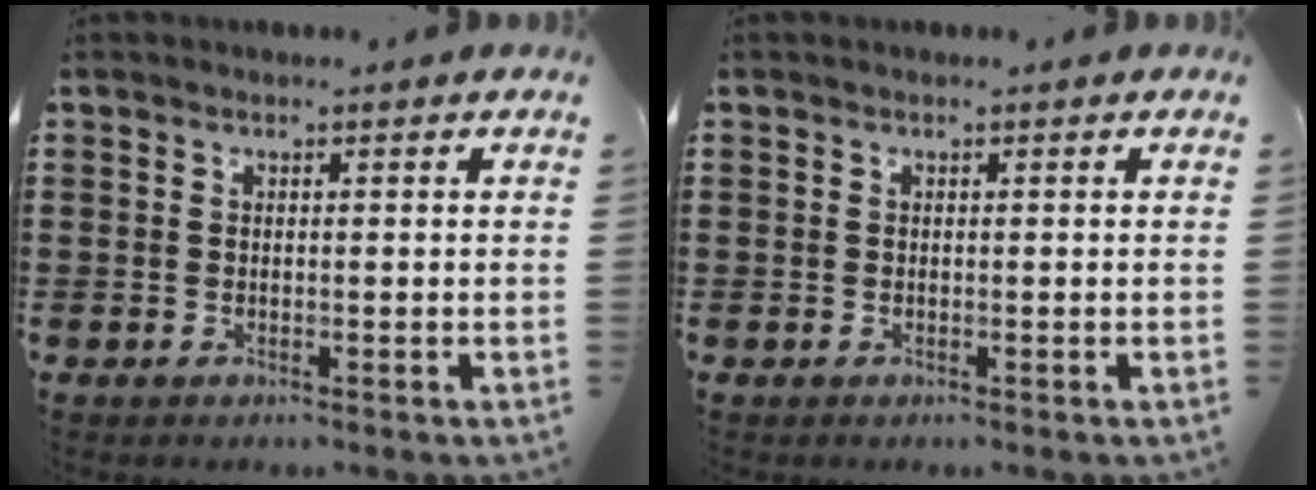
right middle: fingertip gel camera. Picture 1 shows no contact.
{"total": 0.0}